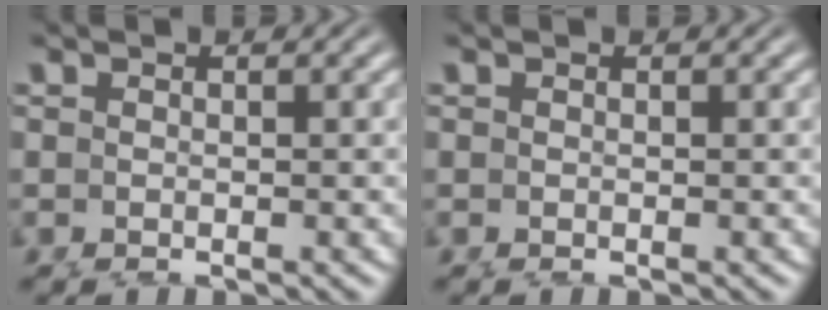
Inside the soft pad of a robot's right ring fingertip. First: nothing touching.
{"total": 0.0}